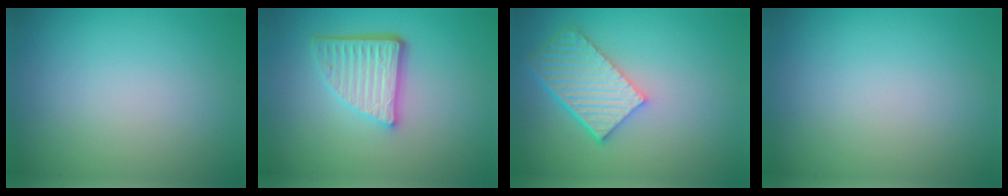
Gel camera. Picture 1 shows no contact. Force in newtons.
{"total": 5.2, "press": 3.6, "slide": 3.7}
{"total": 5.8, "press": 4.5, "slide": 3.6}
{"total": 0.0}